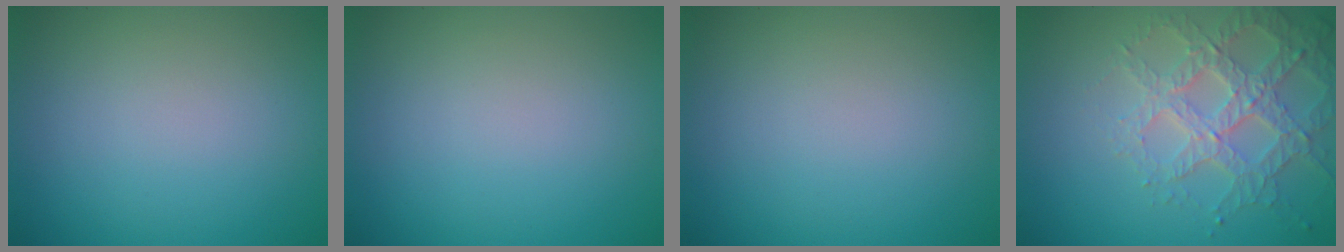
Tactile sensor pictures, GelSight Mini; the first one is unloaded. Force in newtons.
{"total": 0.0}
{"total": 0.0}
{"total": 4.0, "press": 3.8, "slide": 1.0}